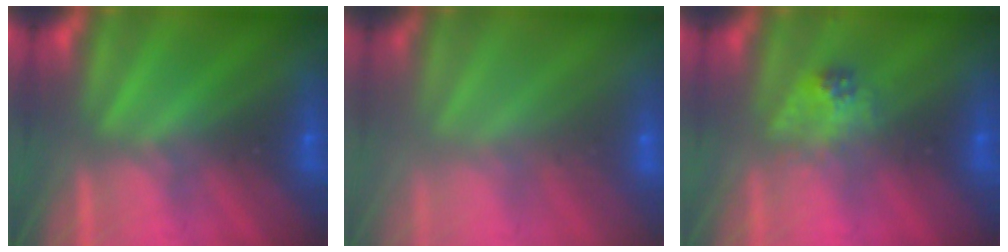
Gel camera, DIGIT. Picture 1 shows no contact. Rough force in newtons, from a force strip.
{"total": 2.4}
{"total": 2.3}